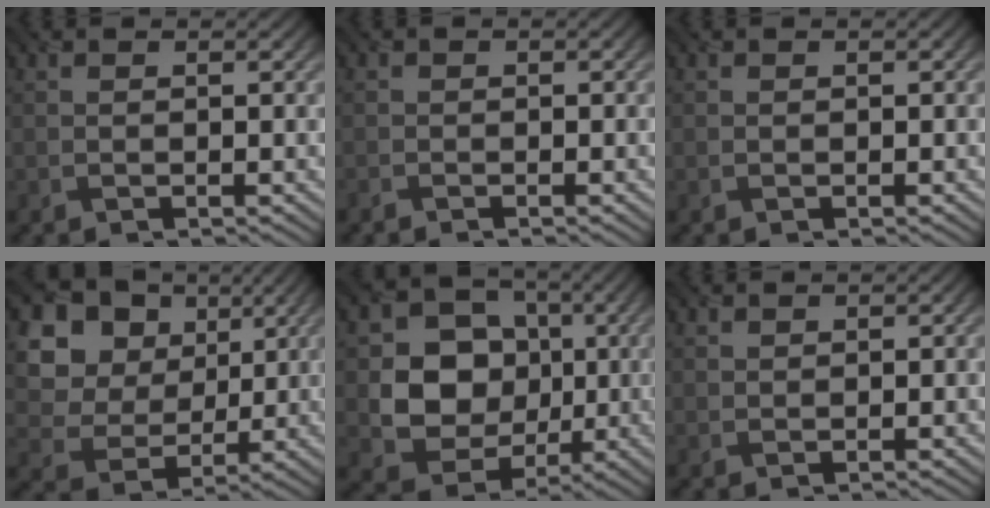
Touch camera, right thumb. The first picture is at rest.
{"total": 1.2, "force": [-1.1, 0.5, 0.0], "torque": [-0.001, -0.003, -0.026]}
{"total": 0.0}
{"total": 15.1, "force": [6.0, 12.2, 6.7], "torque": [-0.207, 0.026, 0.153]}
{"total": 10.7, "force": [0.3, 9.3, 5.3], "torque": [-0.104, -0.013, -0.006]}
{"total": 0.7, "force": [0.5, 0.4, 0.2], "torque": [-0.009, -0.004, 0.014]}